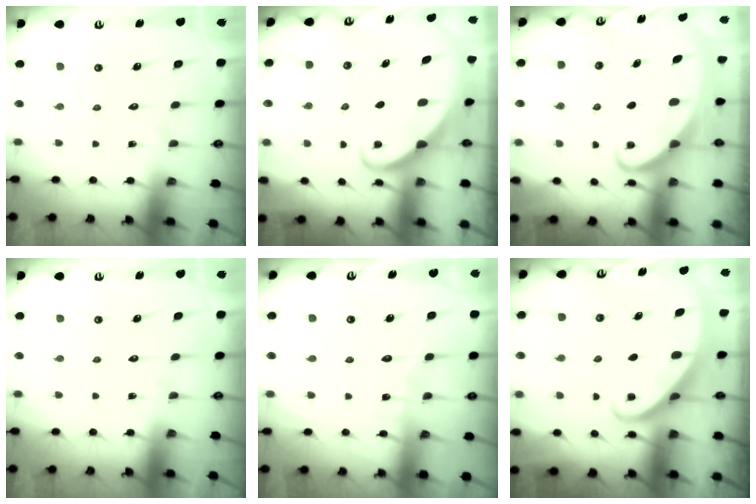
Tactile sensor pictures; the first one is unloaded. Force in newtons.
{"total": 2.4, "press": 2.4, "slide": 0.3}
{"total": 2.7, "press": 2.7, "slide": 0.4}
{"total": 0.0}
{"total": 3.9, "press": 3.9, "slide": 0.5}
{"total": 2.2, "press": 2.2, "slide": 0.2}